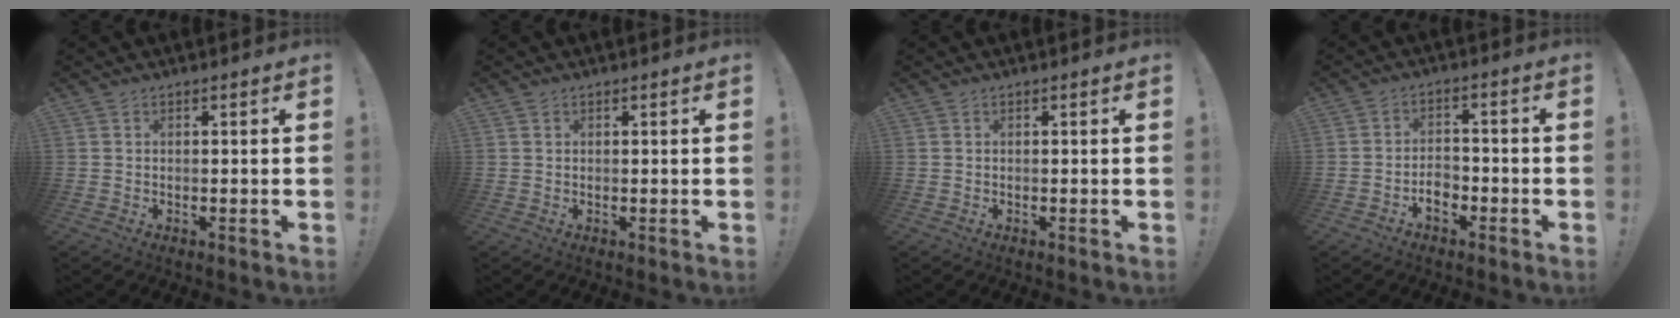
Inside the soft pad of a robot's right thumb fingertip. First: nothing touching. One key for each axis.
{"total": 0.7, "fx": 0.6, "fy": 0.4, "fz": 0.1, "tx": 0.007, "ty": -0.002, "tz": 0.010}
{"total": 0.0}
{"total": 4.9, "fx": -2.7, "fy": 3.1, "fz": 2.7, "tx": -0.035, "ty": 0.009, "tz": -0.047}